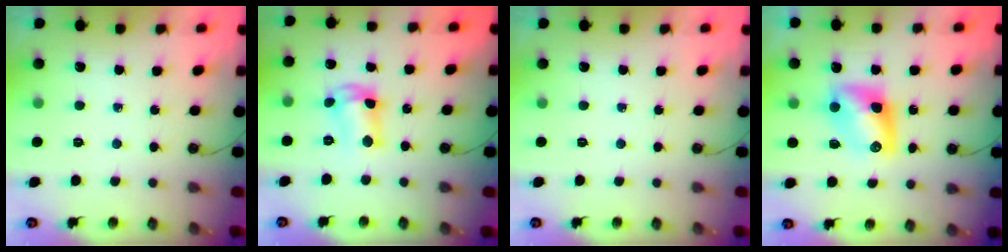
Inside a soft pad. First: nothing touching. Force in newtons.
{"total": 7.9, "press": 7.9, "slide": 0.5}
{"total": 0.0}
{"total": 9.3, "press": 9.3, "slide": 0.4}